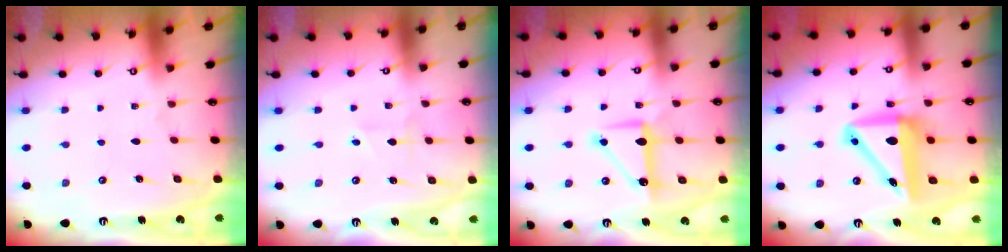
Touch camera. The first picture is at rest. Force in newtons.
{"total": 1.8, "press": 1.7, "slide": 0.6}
{"total": 10.2, "press": 10.2, "slide": 0.8}
{"total": 12.4, "press": 11.8, "slide": 3.6}